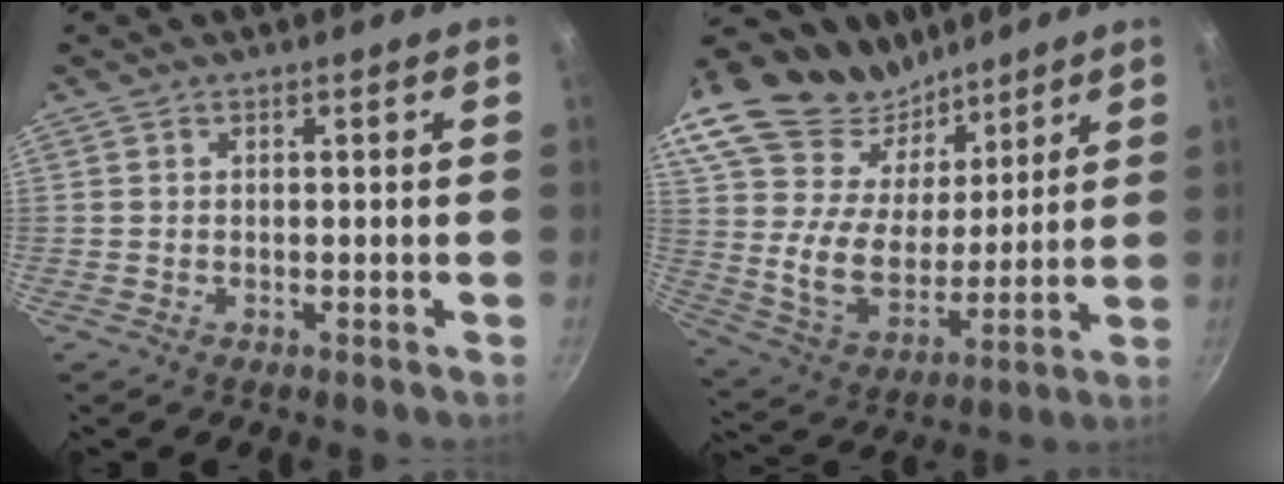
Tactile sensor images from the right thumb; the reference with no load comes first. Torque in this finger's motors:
{"motor_torque": [-0.02, 3.63, 0.98, 0.23, 0.34]}